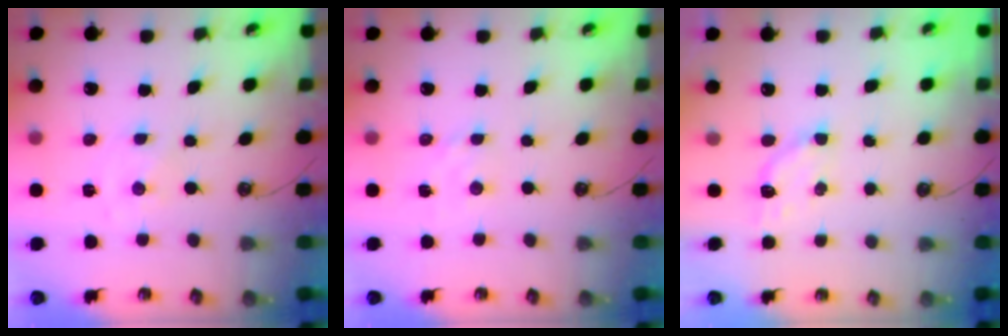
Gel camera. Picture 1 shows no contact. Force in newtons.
{"total": 2.8, "press": 2.7, "slide": 0.4}
{"total": 4.2, "press": 4.1, "slide": 0.9}